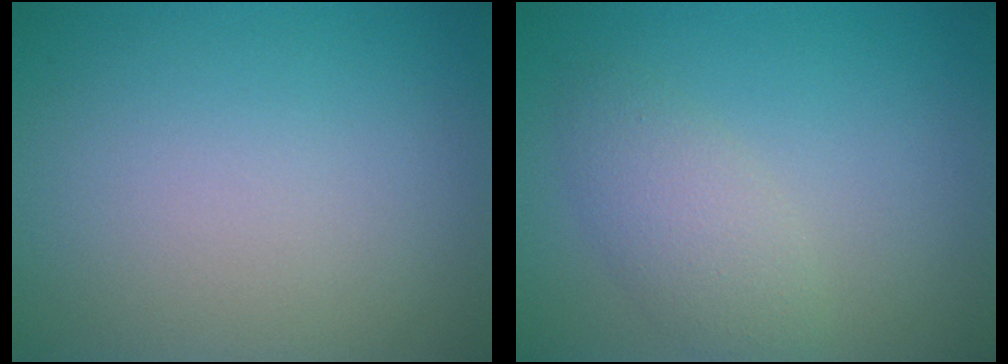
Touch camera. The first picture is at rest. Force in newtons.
{"total": 3.0, "press": 3.0, "slide": 0.1}